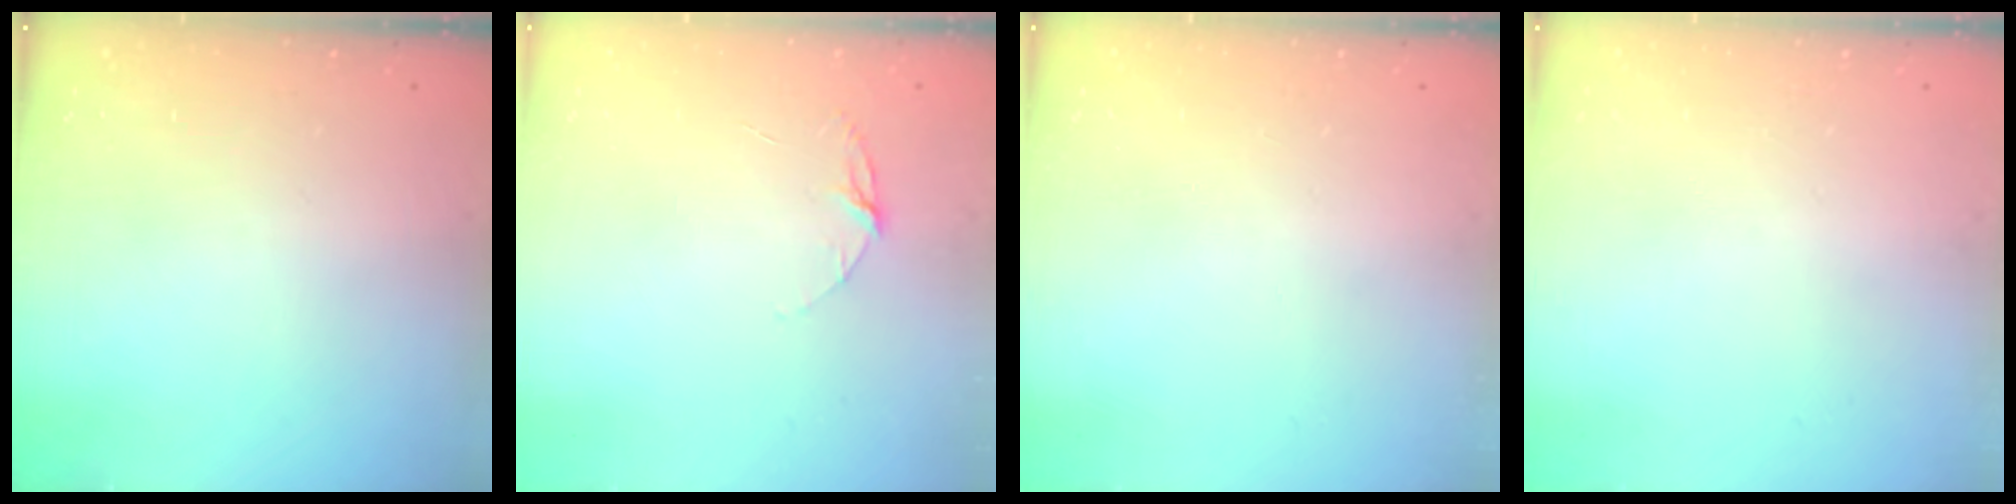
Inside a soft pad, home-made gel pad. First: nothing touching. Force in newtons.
{"total": 4.1, "press": 4.1, "slide": 0.3}
{"total": 0.0}
{"total": 0.0}